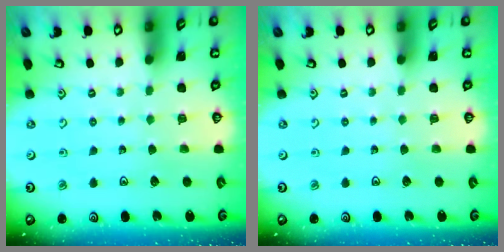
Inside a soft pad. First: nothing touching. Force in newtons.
{"total": 0.0}